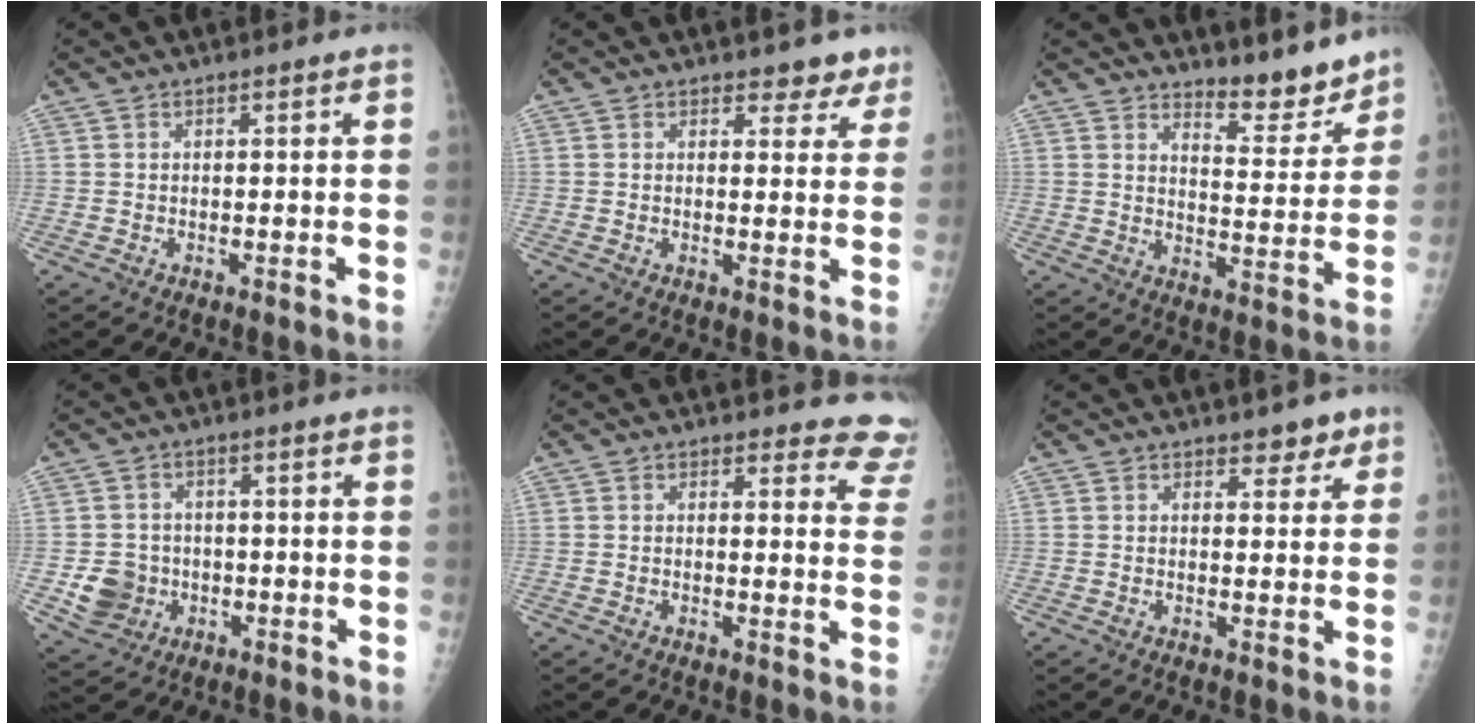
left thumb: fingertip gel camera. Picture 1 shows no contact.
{"total": 4.1, "force": [3.4, 2.2, 0.7], "torque": [0.023, -0.022, 0.030]}
{"total": 8.1, "force": [7.7, 1.9, 2.0], "torque": [0.000, -0.076, 0.116]}
{"total": 6.7, "force": [-1.4, 6.2, 2.2], "torque": [-0.017, 0.008, -0.020]}
{"total": 8.4, "force": [8.0, 2.6, -0.2], "torque": [0.059, -0.064, 0.046]}
{"total": 3.4, "force": [2.4, 1.9, 1.4], "torque": [0.010, -0.012, 0.030]}